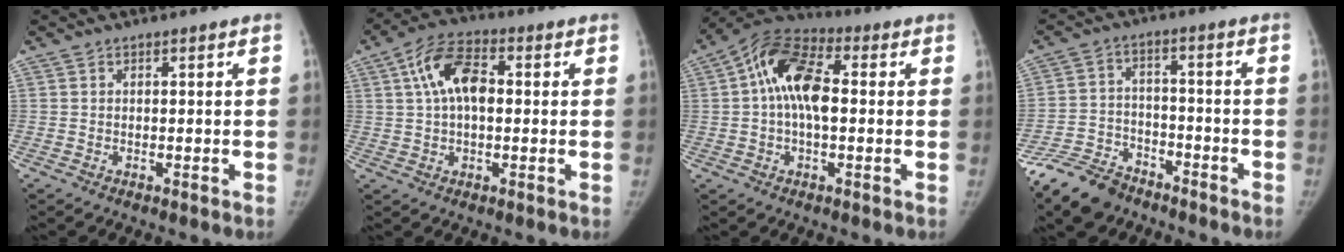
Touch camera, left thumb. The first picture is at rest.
{"total": 10.2, "force": [2.0, 5.6, 8.3], "torque": [-0.149, 0.021, 0.029]}
{"total": 12.8, "force": [1.5, 6.9, 10.6], "torque": [-0.187, 0.031, 0.013]}
{"total": 10.6, "force": [-8.4, 5.6, 3.4], "torque": [-0.061, 0.040, -0.154]}